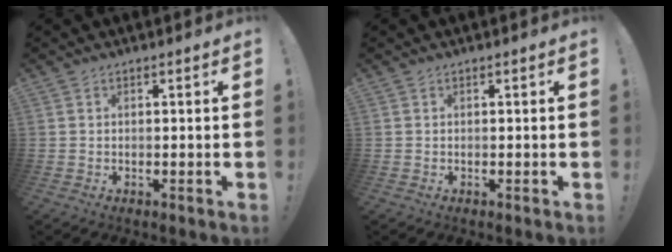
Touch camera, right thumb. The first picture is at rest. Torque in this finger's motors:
{"motor_torque": [-0.02, 0.02, 0.00, 0.00, 0.00]}